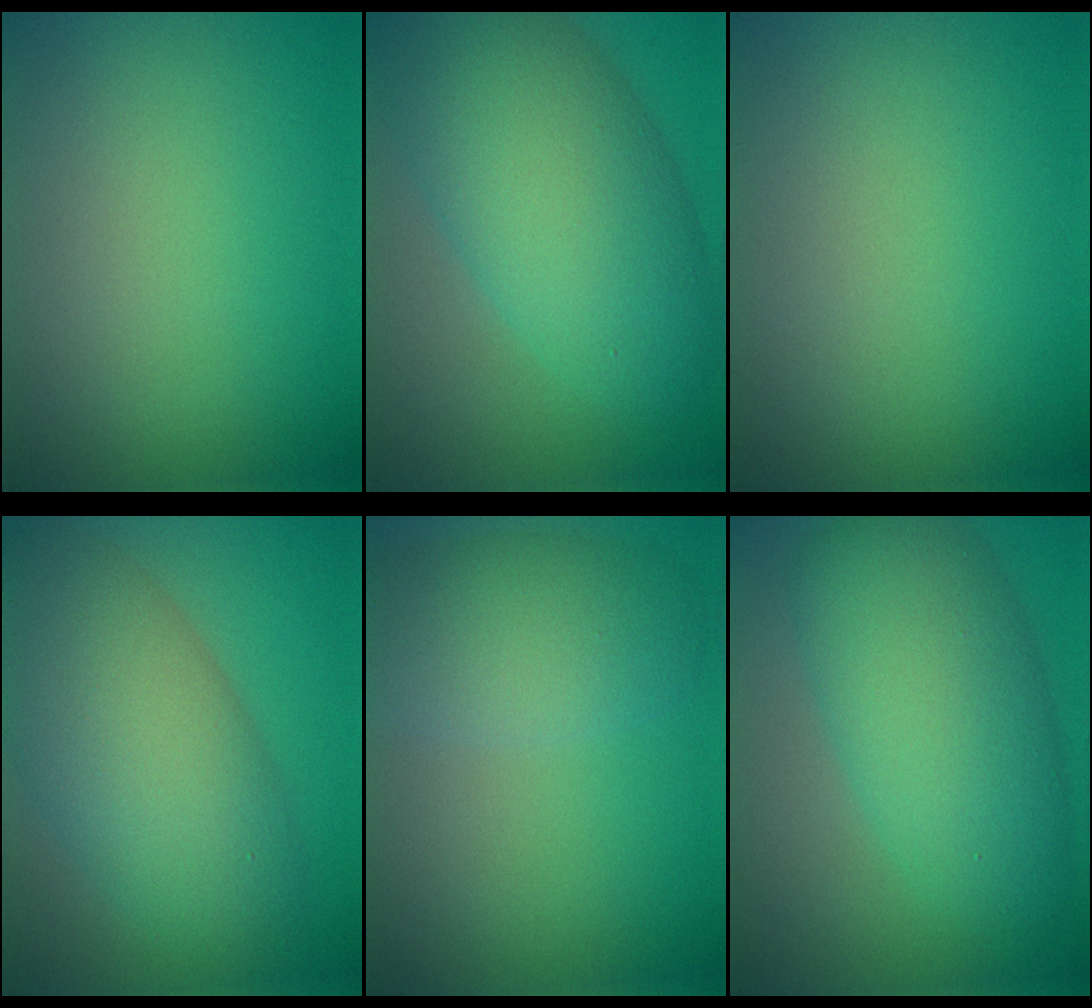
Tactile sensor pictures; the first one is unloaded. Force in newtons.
{"total": 10.0, "press": 10.0, "slide": 0.2}
{"total": 0.0}
{"total": 8.9, "press": 8.9, "slide": 0.5}
{"total": 4.6, "press": 4.6, "slide": 0.2}
{"total": 8.4, "press": 8.4, "slide": 0.2}